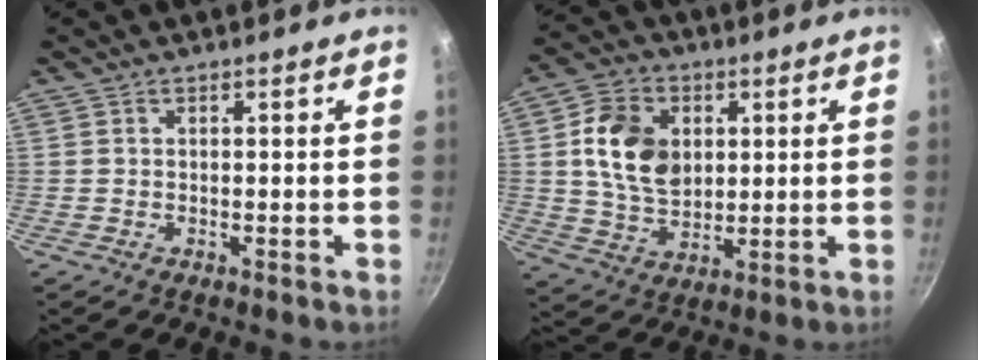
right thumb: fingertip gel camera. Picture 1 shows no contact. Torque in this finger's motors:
{"motor_torque": [0.66, 0.86, 0.64, 0.32, 0.26]}